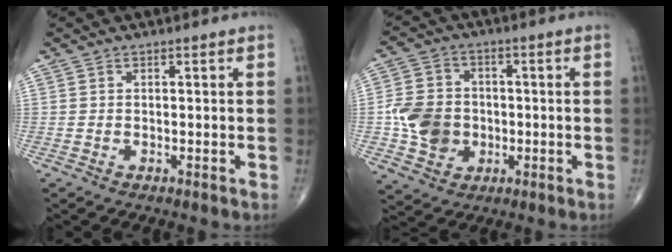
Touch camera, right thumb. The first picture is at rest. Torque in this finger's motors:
{"motor_torque": [0.25, 1.04, -0.03, -0.13, 0.27]}